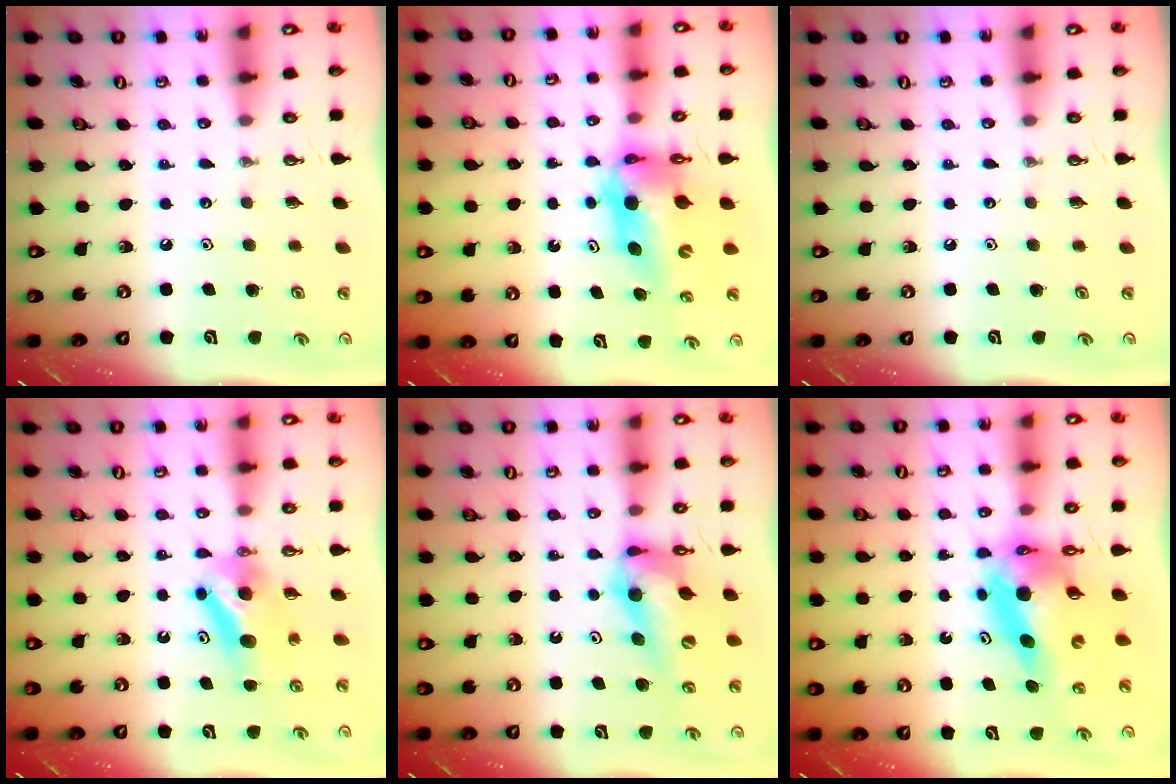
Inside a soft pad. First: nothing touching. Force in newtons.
{"total": 8.2, "press": 8.1, "slide": 0.8}
{"total": 0.0}
{"total": 6.9, "press": 6.6, "slide": 1.9}
{"total": 11.6, "press": 11.6, "slide": 1.0}
{"total": 11.9, "press": 11.8, "slide": 1.2}